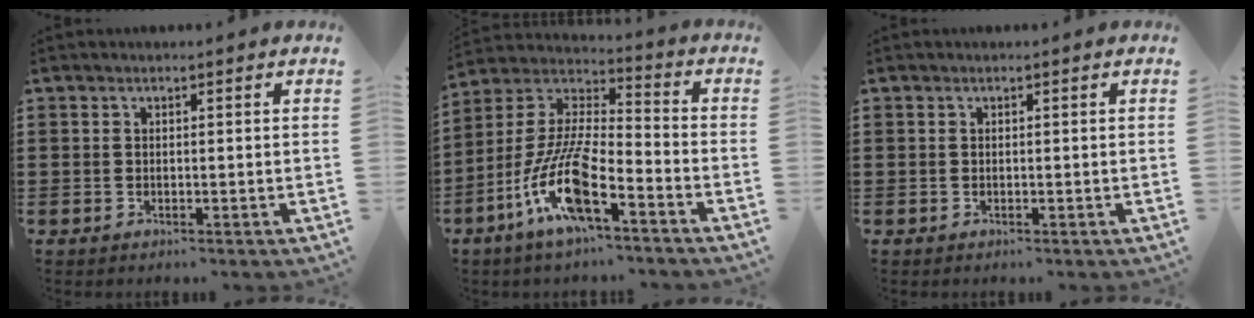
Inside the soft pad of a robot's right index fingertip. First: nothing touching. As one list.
[{"total": 12.5, "force": [-7.1, 3.0, 9.8], "torque": [-0.228, -0.015, -0.144]}, {"total": 0.0}]